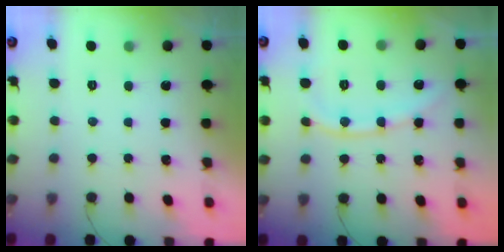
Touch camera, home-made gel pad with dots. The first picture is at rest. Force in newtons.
{"total": 11.1, "press": 11.0, "slide": 1.5}